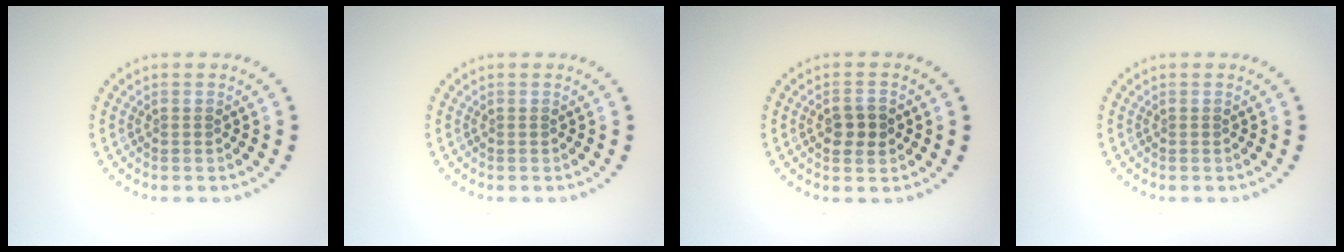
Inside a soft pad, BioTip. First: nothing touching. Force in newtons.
{"total": 0.0}
{"total": 2.3, "press": 2.3, "slide": 0.2}
{"total": 0.0}